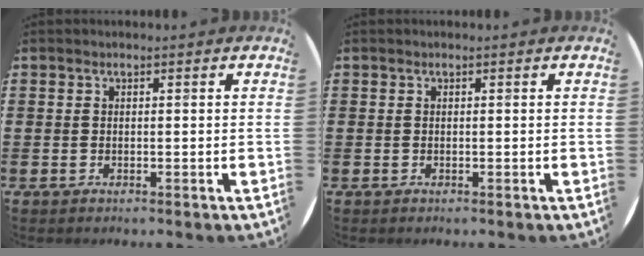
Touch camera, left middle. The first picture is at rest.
{"total": 0.0}